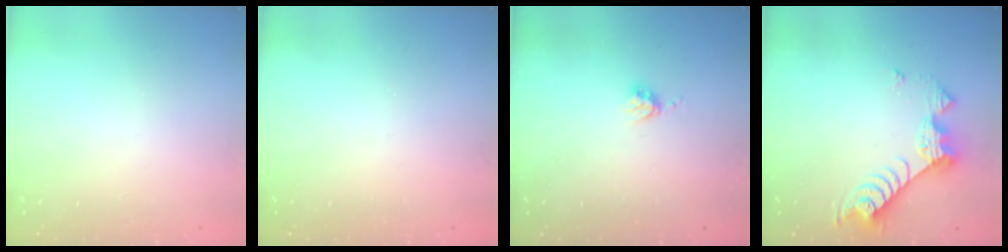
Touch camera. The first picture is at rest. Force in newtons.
{"total": 0.0}
{"total": 3.8, "press": 3.8, "slide": 0.5}
{"total": 10.0, "press": 9.9, "slide": 0.5}